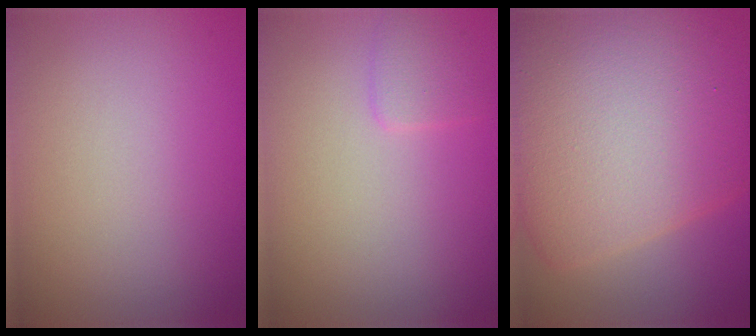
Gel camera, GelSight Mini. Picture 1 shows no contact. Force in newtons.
{"total": 1.2, "press": 1.2, "slide": 0.1}
{"total": 14.8, "press": 14.8, "slide": 0.4}